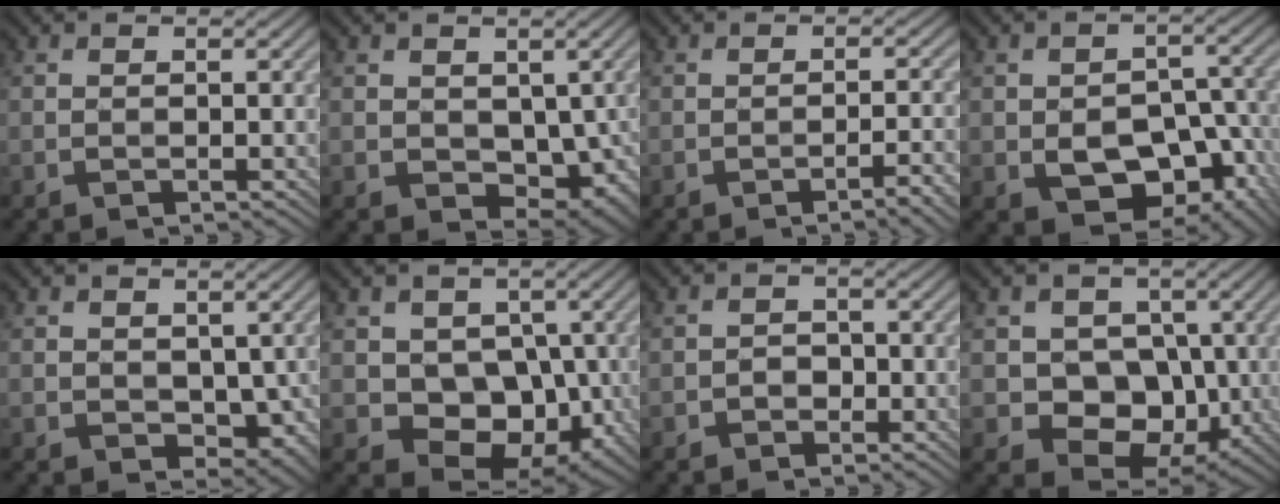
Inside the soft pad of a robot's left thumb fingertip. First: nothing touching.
{"total": 6.5, "force": [0.2, 4.5, 4.6], "torque": [-0.079, -0.025, 0.013]}
{"total": 3.6, "force": [-1.9, 0.3, 3.0], "torque": [-0.046, 0.012, -0.034]}
{"total": 10.8, "force": [-3.9, 6.9, 7.4], "torque": [-0.115, -0.016, -0.052]}
{"total": 4.8, "force": [0.0, 3.4, 3.4], "torque": [-0.059, -0.017, 0.003]}
{"total": 9.3, "force": [-0.2, 7.4, 5.6], "torque": [-0.076, -0.020, -0.016]}
{"total": 1.5, "force": [-0.7, 1.2, 0.6], "torque": [-0.006, 0.003, -0.016]}
{"total": 8.8, "force": [-0.2, 7.3, 5.0], "torque": [-0.071, -0.014, -0.023]}